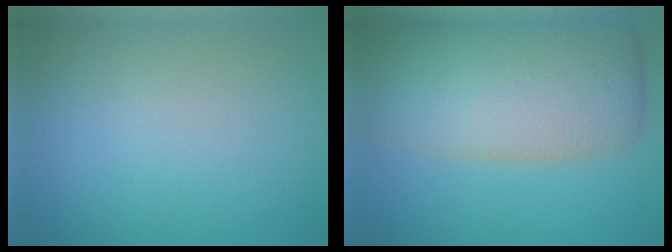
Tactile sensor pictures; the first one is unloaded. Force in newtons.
{"total": 11.0, "press": 11.0, "slide": 0.5}